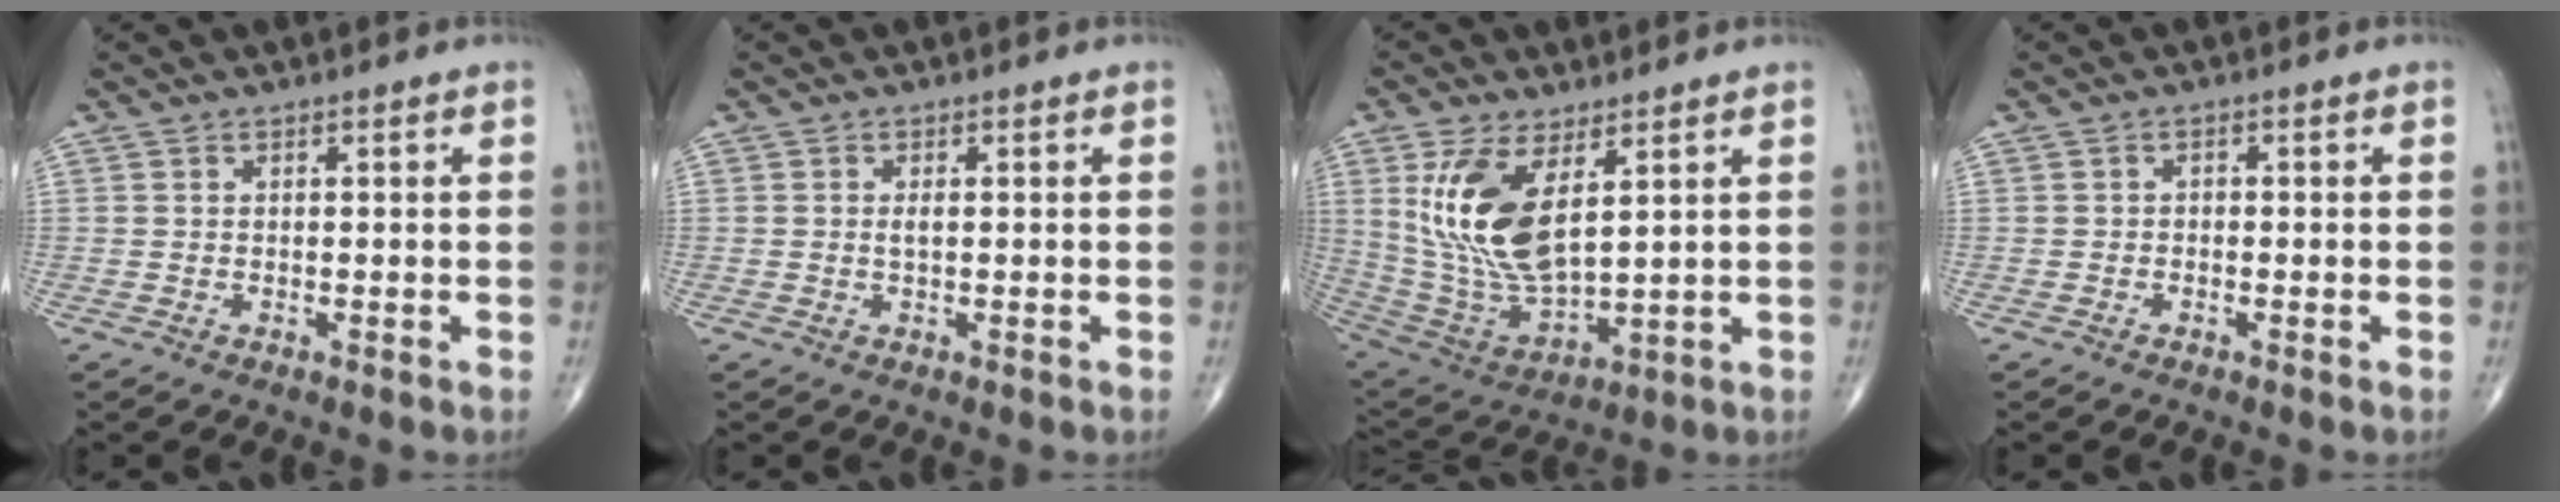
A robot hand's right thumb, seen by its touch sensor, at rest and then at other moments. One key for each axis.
{"total": 1.2, "fx": 0.1, "fy": 0.5, "fz": 1.1, "tx": -0.021, "ty": -0.002, "tz": 0.003}
{"total": 15.5, "fx": 4.7, "fy": 6.9, "fz": 13.1, "tx": -0.261, "ty": -0.026, "tz": 0.111}
{"total": 0.6, "fx": -0.2, "fy": 0.5, "fz": 0.3, "tx": 0.002, "ty": 0.003, "tz": -0.008}